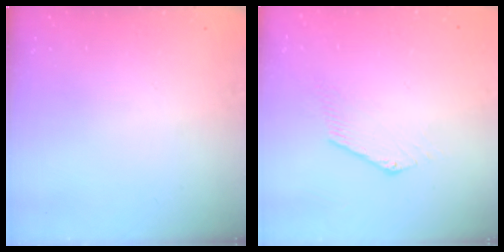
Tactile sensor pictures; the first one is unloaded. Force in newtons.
{"total": 0.8, "press": 0.8, "slide": 0.1}